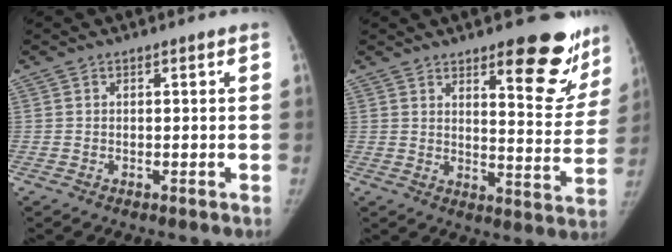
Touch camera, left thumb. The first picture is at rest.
{"total": 15.7, "force": [10.0, 5.0, 11.0], "torque": [-0.083, -0.074, 0.136]}